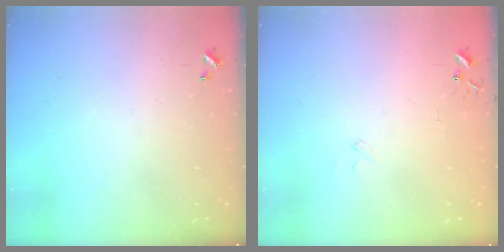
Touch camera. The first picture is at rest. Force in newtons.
{"total": 7.6, "press": 7.6, "slide": 0.5}